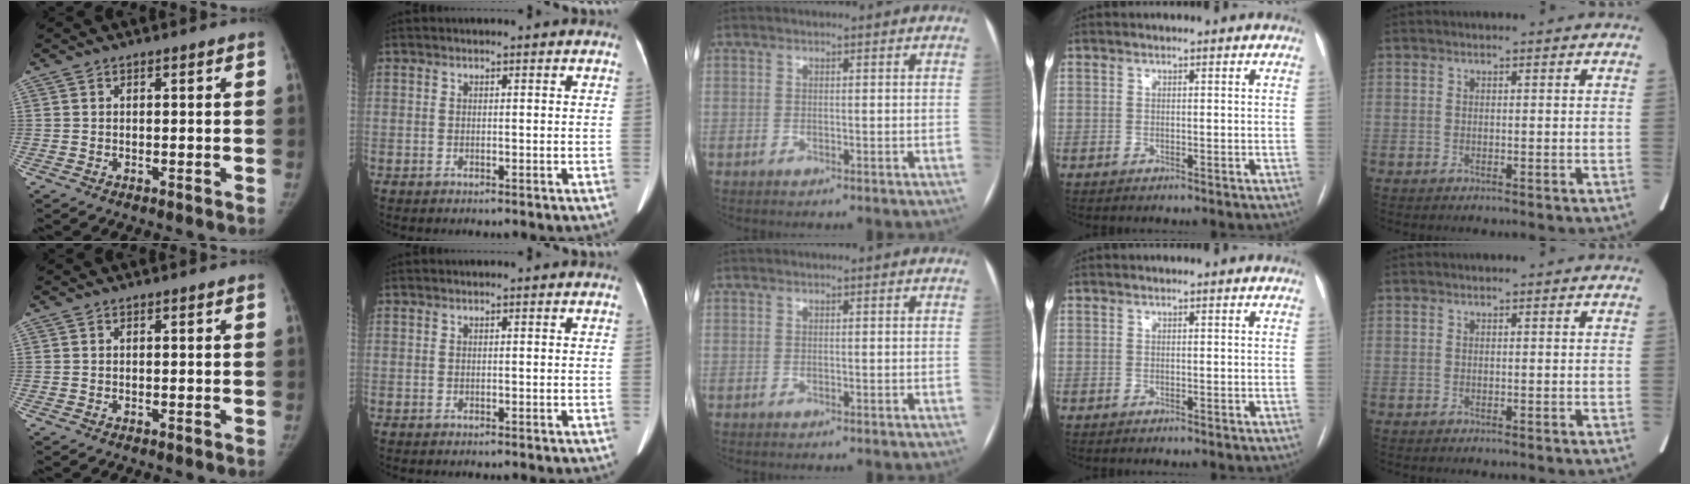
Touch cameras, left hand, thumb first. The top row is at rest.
{}